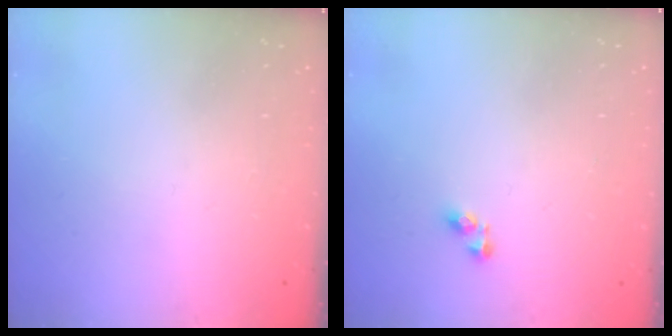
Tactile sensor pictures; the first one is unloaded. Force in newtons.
{"total": 4.0, "press": 4.0, "slide": 0.2}